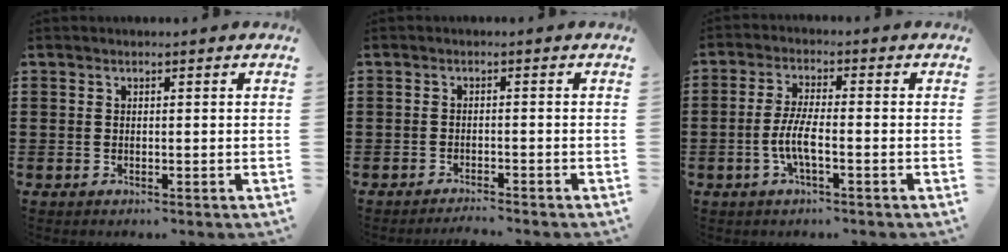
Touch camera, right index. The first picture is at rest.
{"total": 1.7, "force": [-1.6, -0.1, 0.1], "torque": [-0.005, 0.004, -0.034]}
{"total": 5.0, "force": [-1.8, 0.9, 4.6], "torque": [-0.106, -0.008, -0.041]}